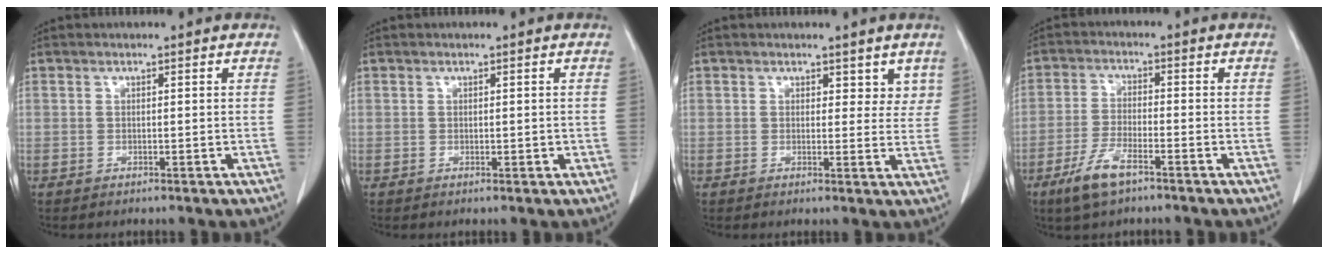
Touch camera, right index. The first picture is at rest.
{"total": 0.7, "force": [0.1, 0.5, 0.5], "torque": [-0.004, 0.000, 0.004]}
{"total": 3.2, "force": [2.1, 1.9, 1.5], "torque": [0.002, -0.006, 0.024]}
{"total": 6.5, "force": [-4.2, 1.5, 4.7], "torque": [-0.105, -0.009, -0.075]}